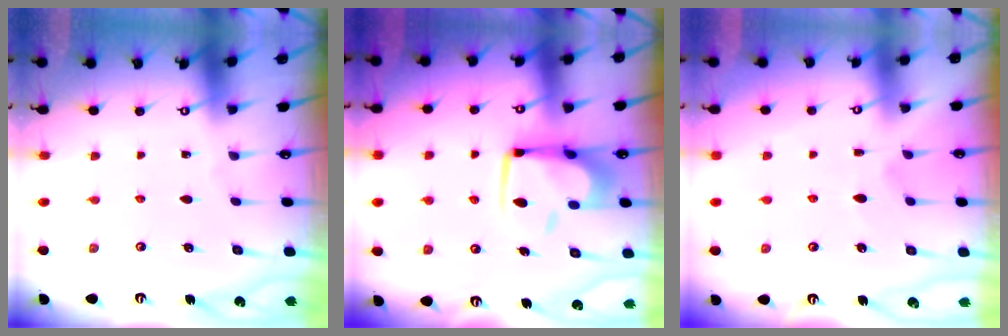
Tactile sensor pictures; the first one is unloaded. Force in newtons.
{"total": 13.0, "press": 12.9, "slide": 1.3}
{"total": 2.2, "press": 1.9, "slide": 1.1}